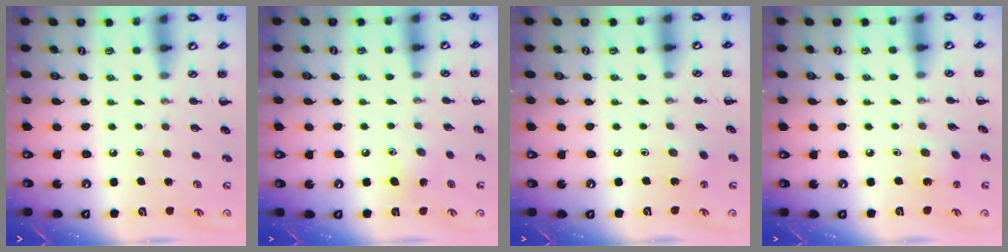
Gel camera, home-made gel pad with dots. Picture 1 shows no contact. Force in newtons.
{"total": 5.3, "press": 4.9, "slide": 2.0}
{"total": 2.2, "press": 2.1, "slide": 0.7}
{"total": 2.3, "press": 2.1, "slide": 0.8}